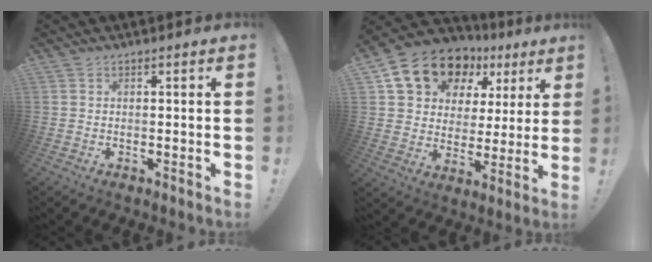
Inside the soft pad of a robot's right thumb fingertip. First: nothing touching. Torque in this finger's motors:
{"motor_torque": [2.29, 2.52, 0.49, 0.39, 0.10]}